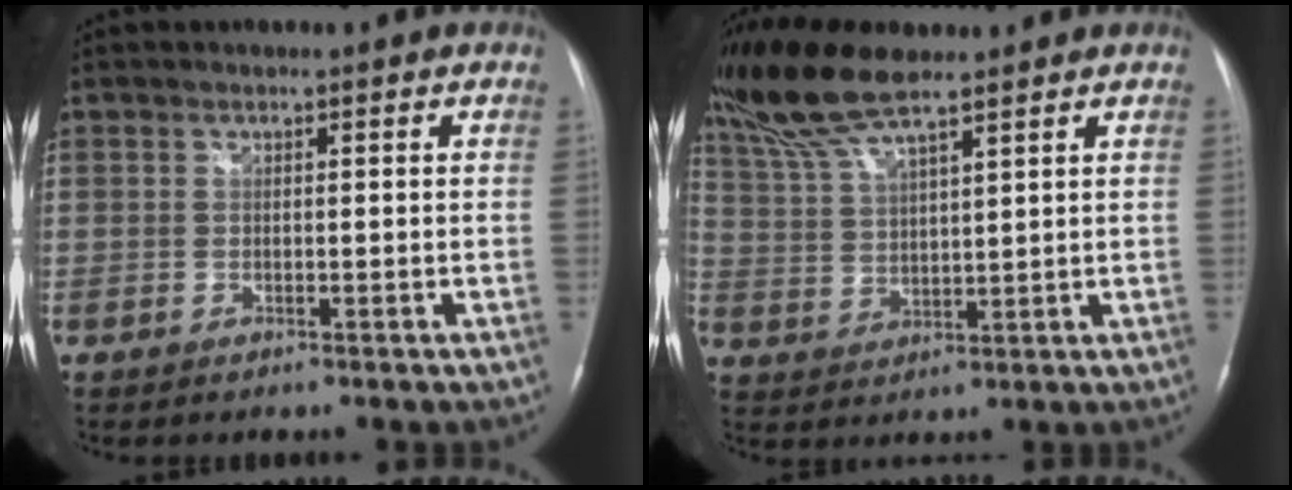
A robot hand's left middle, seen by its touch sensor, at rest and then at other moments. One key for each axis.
{"total": 10.6, "fx": 8.6, "fy": 1.6, "fz": 6.0, "tx": -0.138, "ty": 0.017, "tz": 0.171}